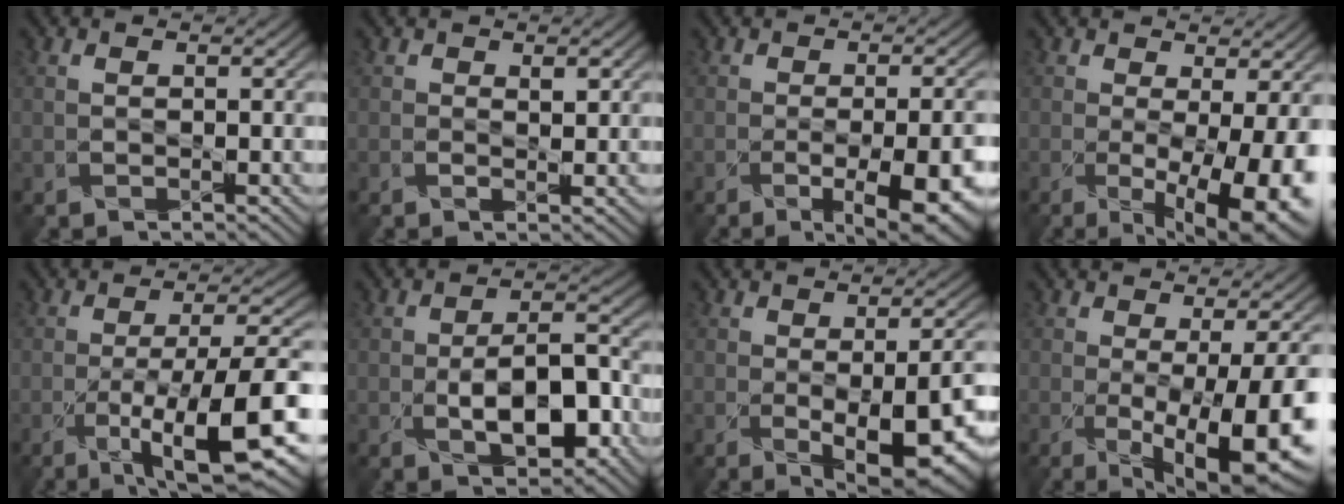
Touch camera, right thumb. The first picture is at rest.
{"total": 0.7, "force": [0.4, 0.4, 0.5], "torque": [-0.006, -0.004, 0.005]}
{"total": 10.2, "force": [-4.6, 3.9, 8.2], "torque": [-0.091, -0.012, -0.047]}
{"total": 10.6, "force": [-2.9, 4.2, 9.3], "torque": [-0.144, -0.036, -0.024]}
{"total": 13.0, "force": [-5.7, 3.0, 11.3], "torque": [-0.174, -0.002, -0.095]}
{"total": 7.8, "force": [-2.8, 3.8, 6.2], "torque": [-0.094, -0.001, -0.047]}
{"total": 10.7, "force": [-3.4, 5.2, 8.7], "torque": [-0.113, -0.037, -0.032]}
{"total": 11.9, "force": [-3.5, 3.9, 10.6], "torque": [-0.175, -0.040, -0.036]}